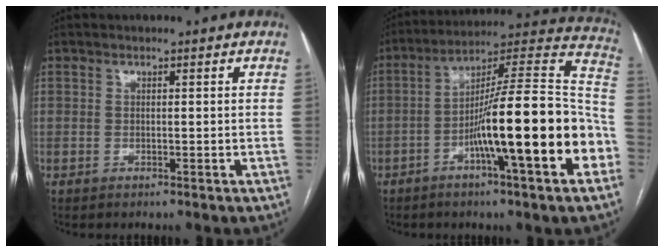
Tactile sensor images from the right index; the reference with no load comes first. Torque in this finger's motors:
{"motor_torque": [2.14, 0.00, 1.05, 0.21]}